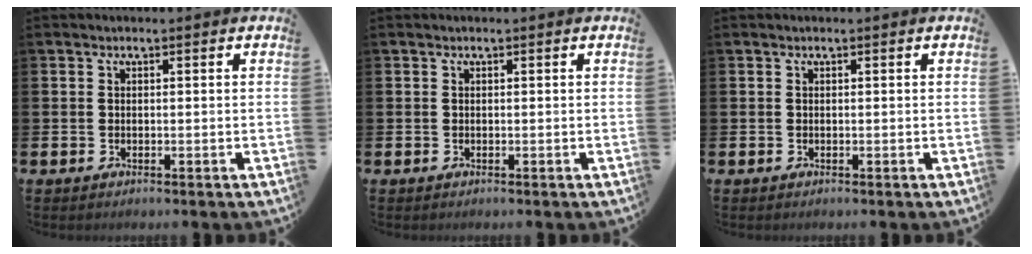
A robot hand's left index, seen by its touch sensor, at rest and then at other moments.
{"total": 0.0}
{"total": 0.0}